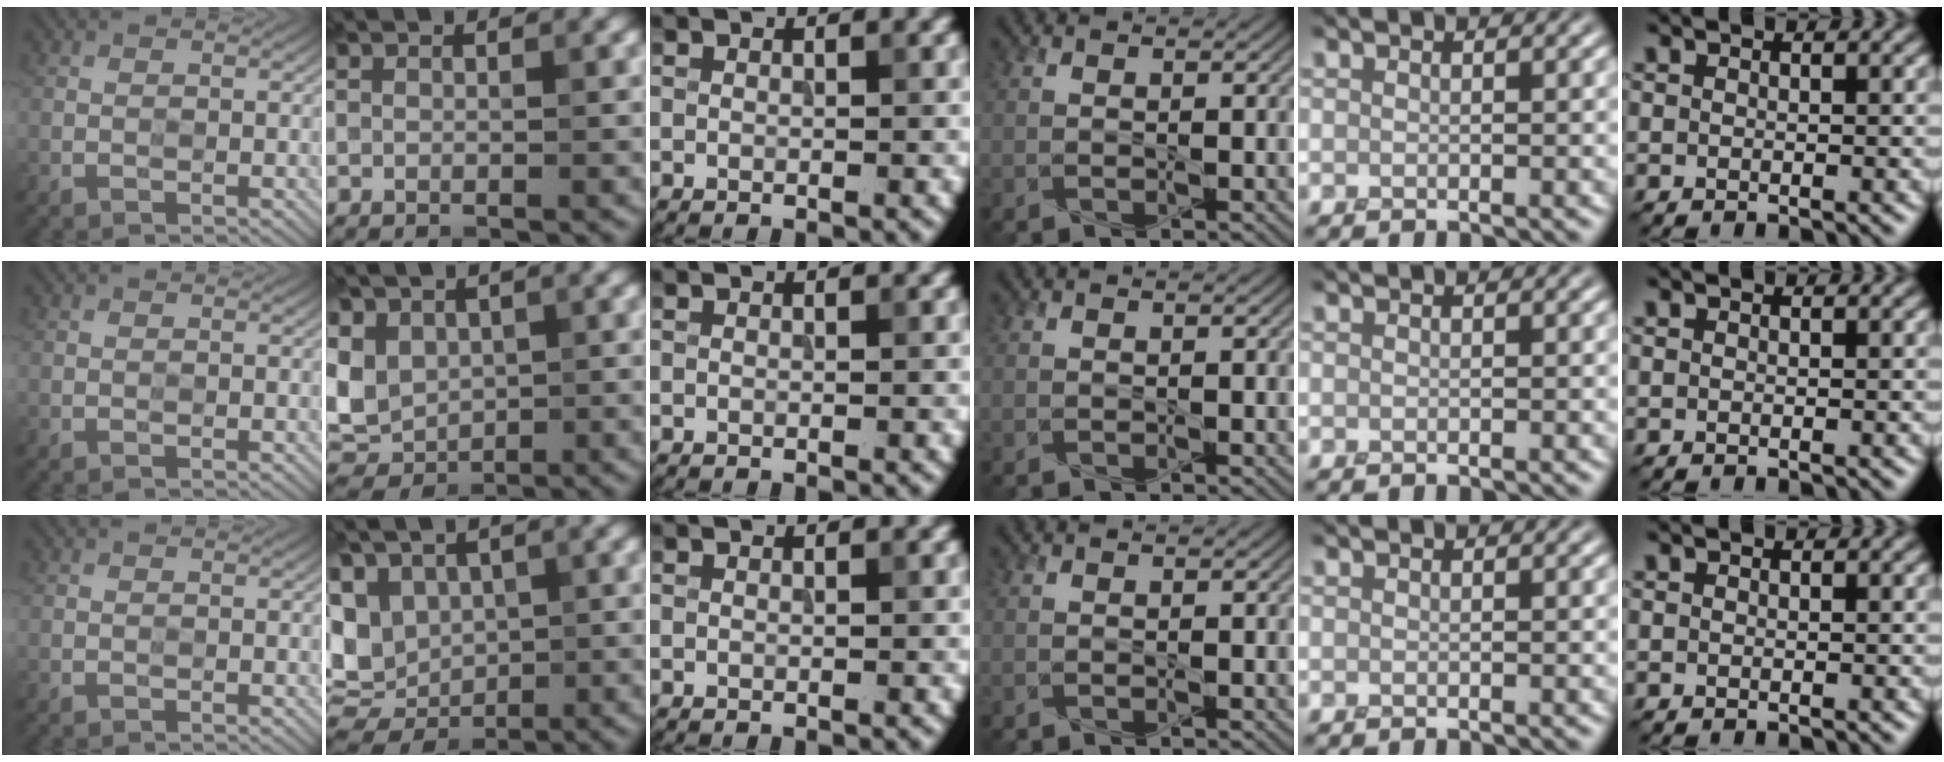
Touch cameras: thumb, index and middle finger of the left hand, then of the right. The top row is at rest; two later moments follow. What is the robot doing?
{"motion": "press", "object": "toy piano key"}